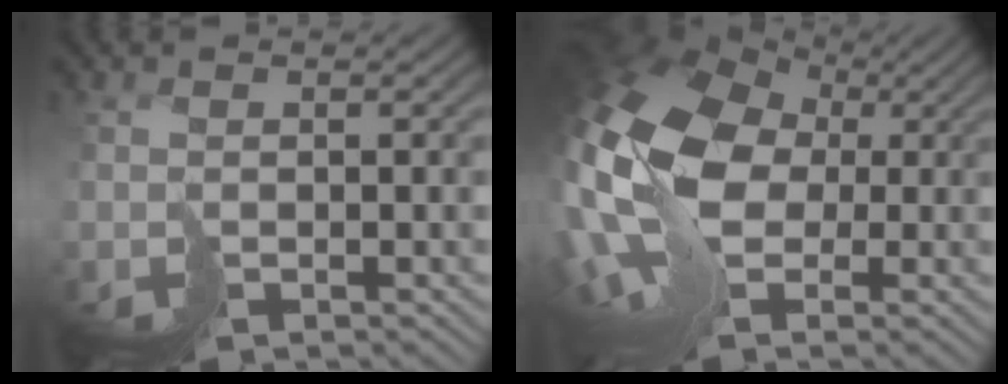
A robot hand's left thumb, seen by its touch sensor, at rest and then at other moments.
{"total": 17.8, "force": [0.7, 12.1, 13.0], "torque": [-0.297, -0.010, 0.021]}